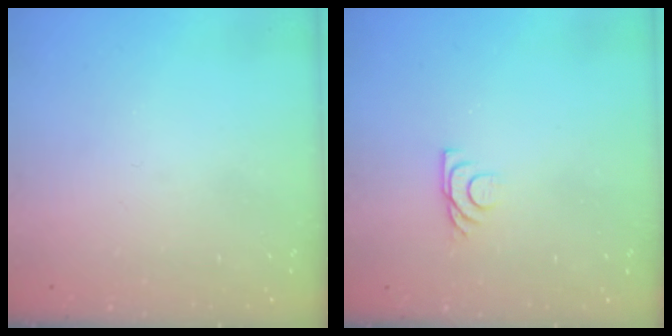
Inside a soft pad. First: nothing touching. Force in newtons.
{"total": 5.3, "press": 5.3, "slide": 0.6}